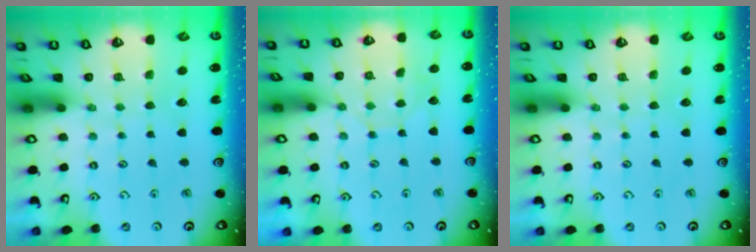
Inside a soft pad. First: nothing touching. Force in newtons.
{"total": 6.2, "press": 6.2, "slide": 0.6}
{"total": 0.0}